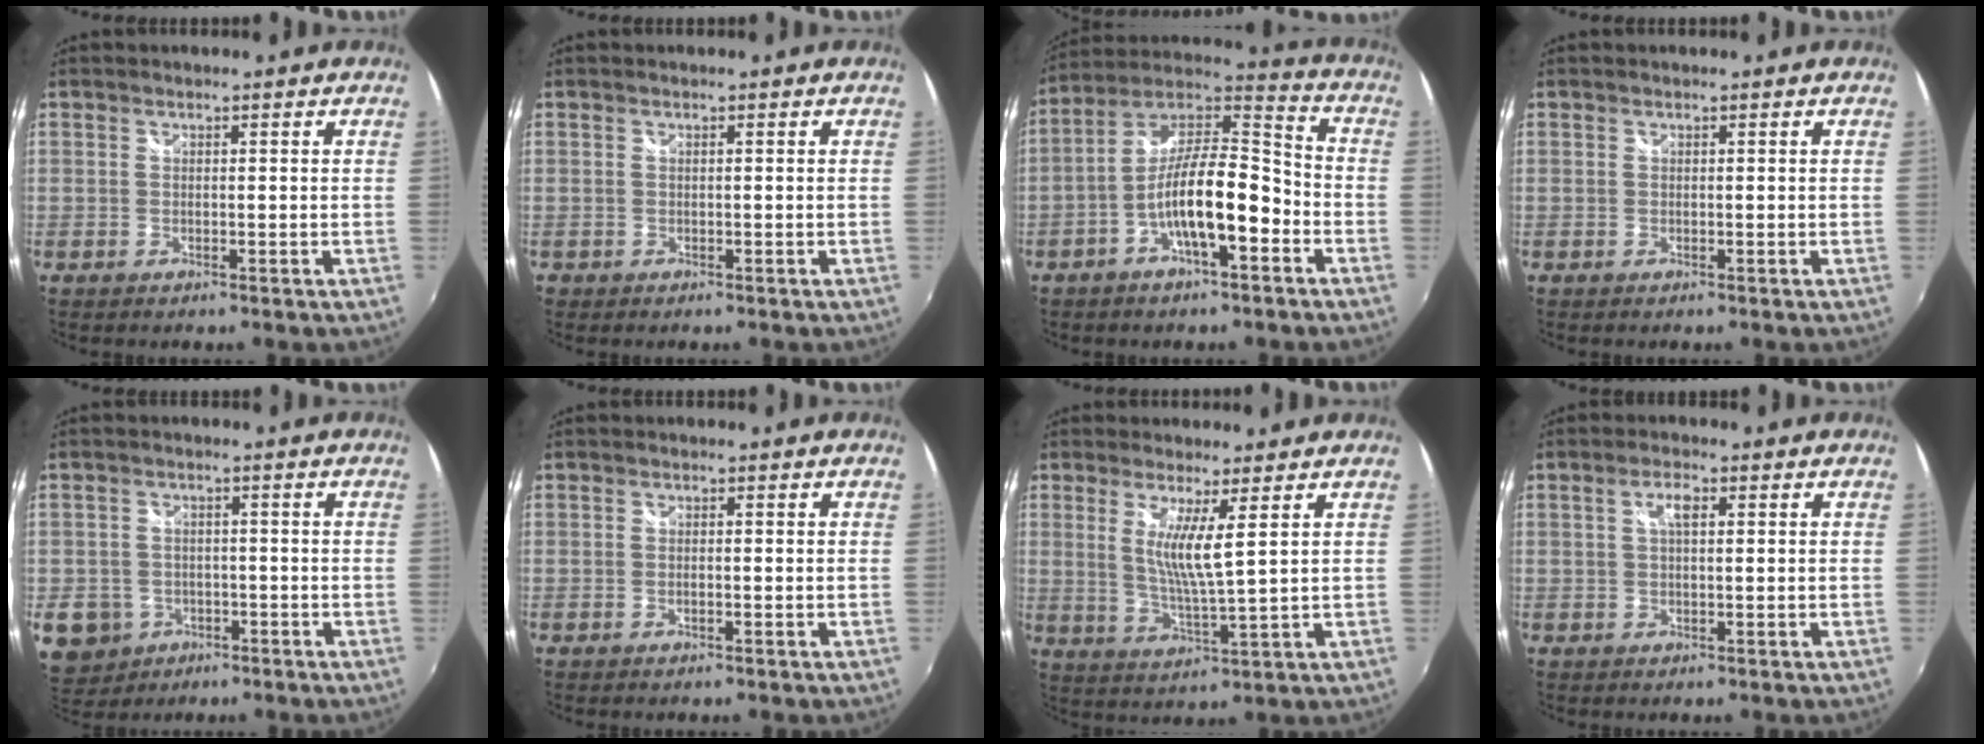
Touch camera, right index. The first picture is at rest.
{"total": 0.6, "force": [-0.3, 0.5, 0.0], "torque": [-0.002, -0.002, -0.003]}
{"total": 14.3, "force": [-5.4, 4.3, 12.5], "torque": [-0.229, 0.019, -0.099]}
{"total": 0.0}
{"total": 8.2, "force": [-3.2, 7.1, 2.6], "torque": [-0.081, 0.000, -0.039]}
{"total": 0.7, "force": [-0.4, 0.1, 0.6], "torque": [-0.013, -0.001, -0.007]}
{"total": 6.6, "force": [2.4, -0.3, 6.2], "torque": [-0.115, -0.019, 0.044]}
{"total": 2.7, "force": [0.7, 1.0, 2.4], "torque": [-0.045, 0.006, 0.010]}